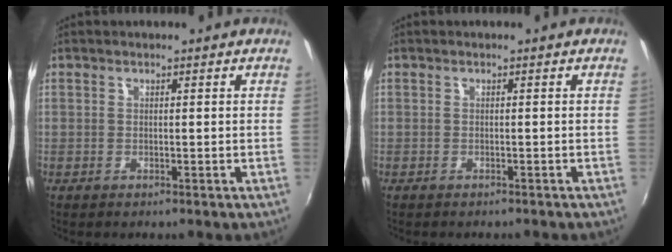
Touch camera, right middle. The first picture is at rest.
{"total": 1.3, "force": [-1.2, 0.4, 0.3], "torque": [-0.010, -0.007, -0.016]}